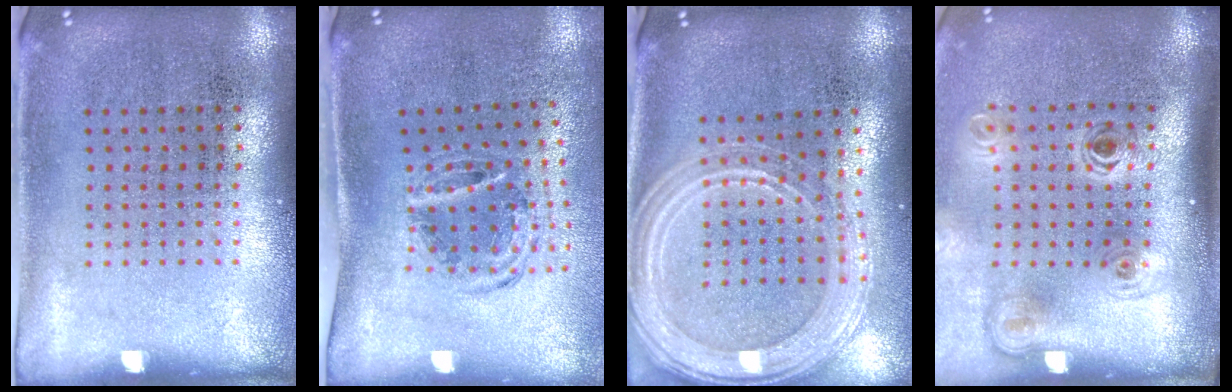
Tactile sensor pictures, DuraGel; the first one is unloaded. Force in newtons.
{"total": 1.1, "press": 1.0, "slide": 0.5}
{"total": 2.3, "press": 2.0, "slide": 1.1}
{"total": 2.1, "press": 1.4, "slide": 1.6}